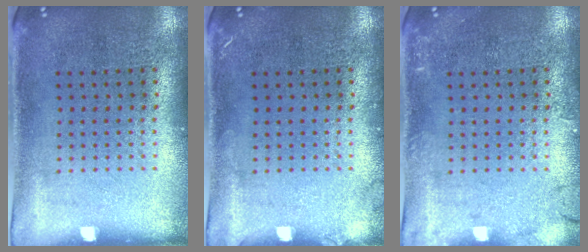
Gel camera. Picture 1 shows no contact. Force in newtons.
{"total": 0.8, "press": 0.8, "slide": 0.1}
{"total": 1.7, "press": 1.7, "slide": 0.3}